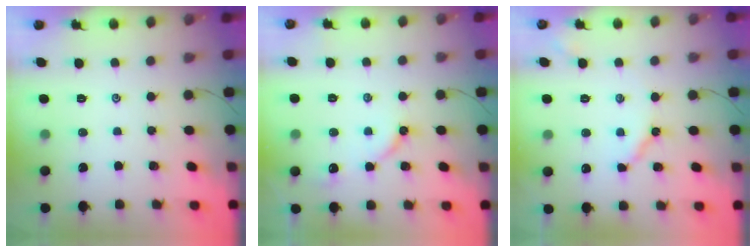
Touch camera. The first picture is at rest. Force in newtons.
{"total": 5.8, "press": 5.8, "slide": 0.6}
{"total": 5.1, "press": 5.0, "slide": 0.1}